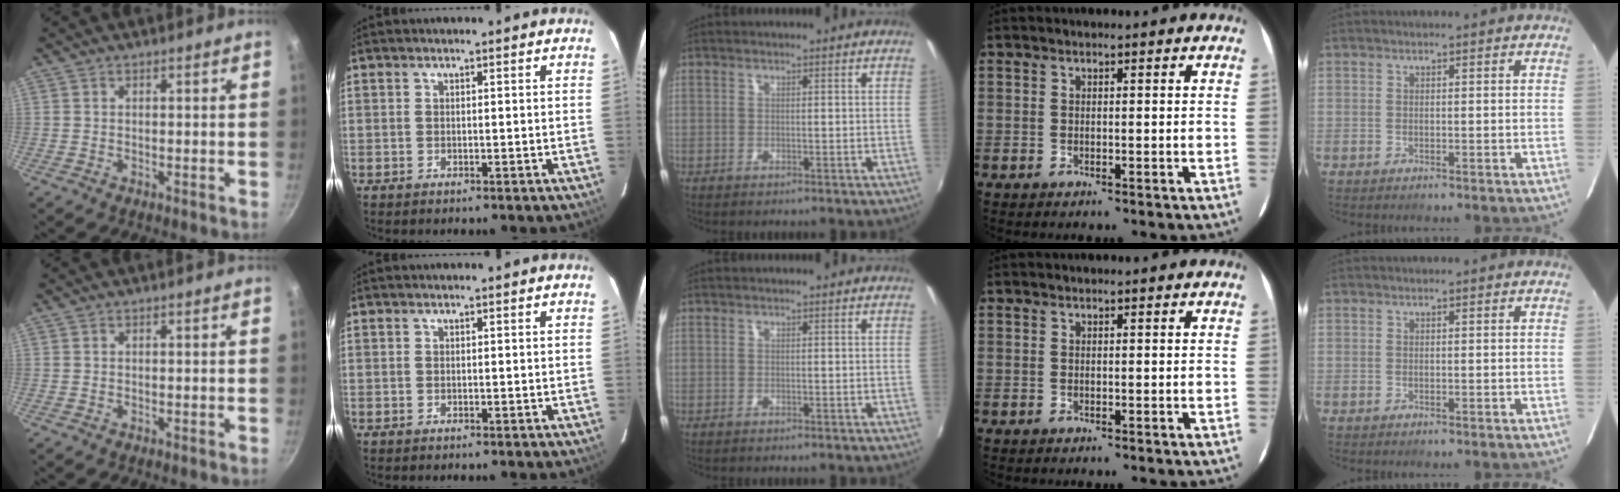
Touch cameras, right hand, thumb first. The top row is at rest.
{}